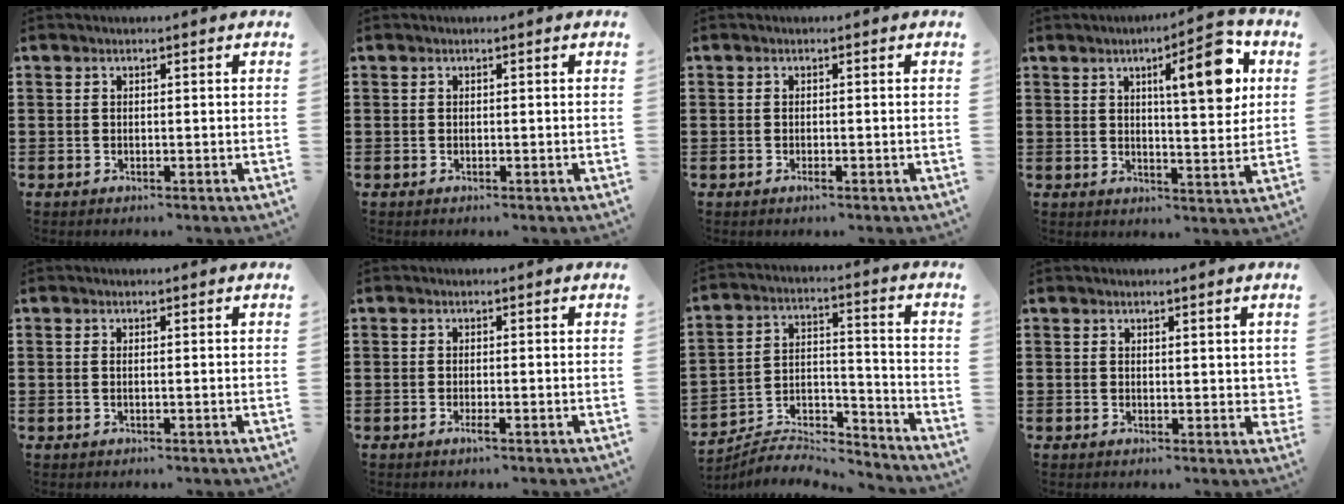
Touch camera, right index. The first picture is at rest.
{"total": 0.0}
{"total": 0.5, "force": [-0.3, 0.0, 0.5], "torque": [-0.008, -0.004, -0.004]}
{"total": 10.0, "force": [4.1, 2.9, 8.7], "torque": [-0.133, -0.006, 0.060]}
{"total": 0.6, "force": [0.0, 0.0, 0.6], "torque": [-0.011, -0.003, 0.001]}
{"total": 1.1, "force": [-0.6, 0.0, 0.9], "torque": [-0.016, -0.006, -0.009]}
{"total": 6.7, "force": [-6.6, 0.9, 1.0], "torque": [-0.017, 0.008, -0.131]}
{"total": 1.8, "force": [1.1, 0.9, 1.1], "torque": [-0.007, -0.001, 0.016]}